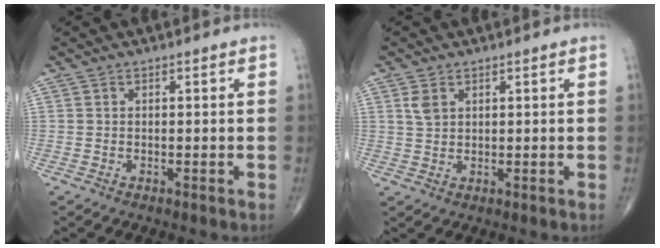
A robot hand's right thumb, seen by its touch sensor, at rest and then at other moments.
{"total": 2.6, "force": [1.2, 1.7, 1.6], "torque": [-0.027, -0.002, 0.030]}